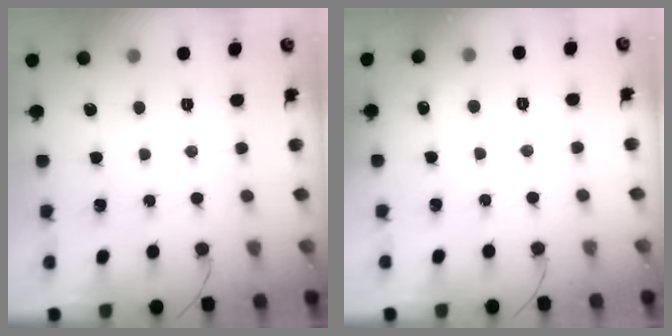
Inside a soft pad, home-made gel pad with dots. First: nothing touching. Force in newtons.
{"total": 3.8, "press": 3.6, "slide": 1.1}